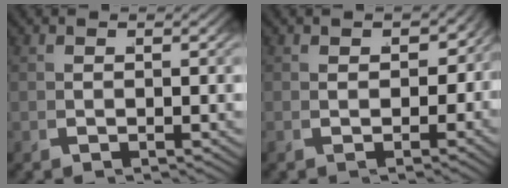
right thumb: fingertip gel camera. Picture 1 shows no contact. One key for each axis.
{"total": 4.1, "fx": -0.5, "fy": 3.4, "fz": 2.1, "tx": -0.036, "ty": -0.029, "tz": 0.008}